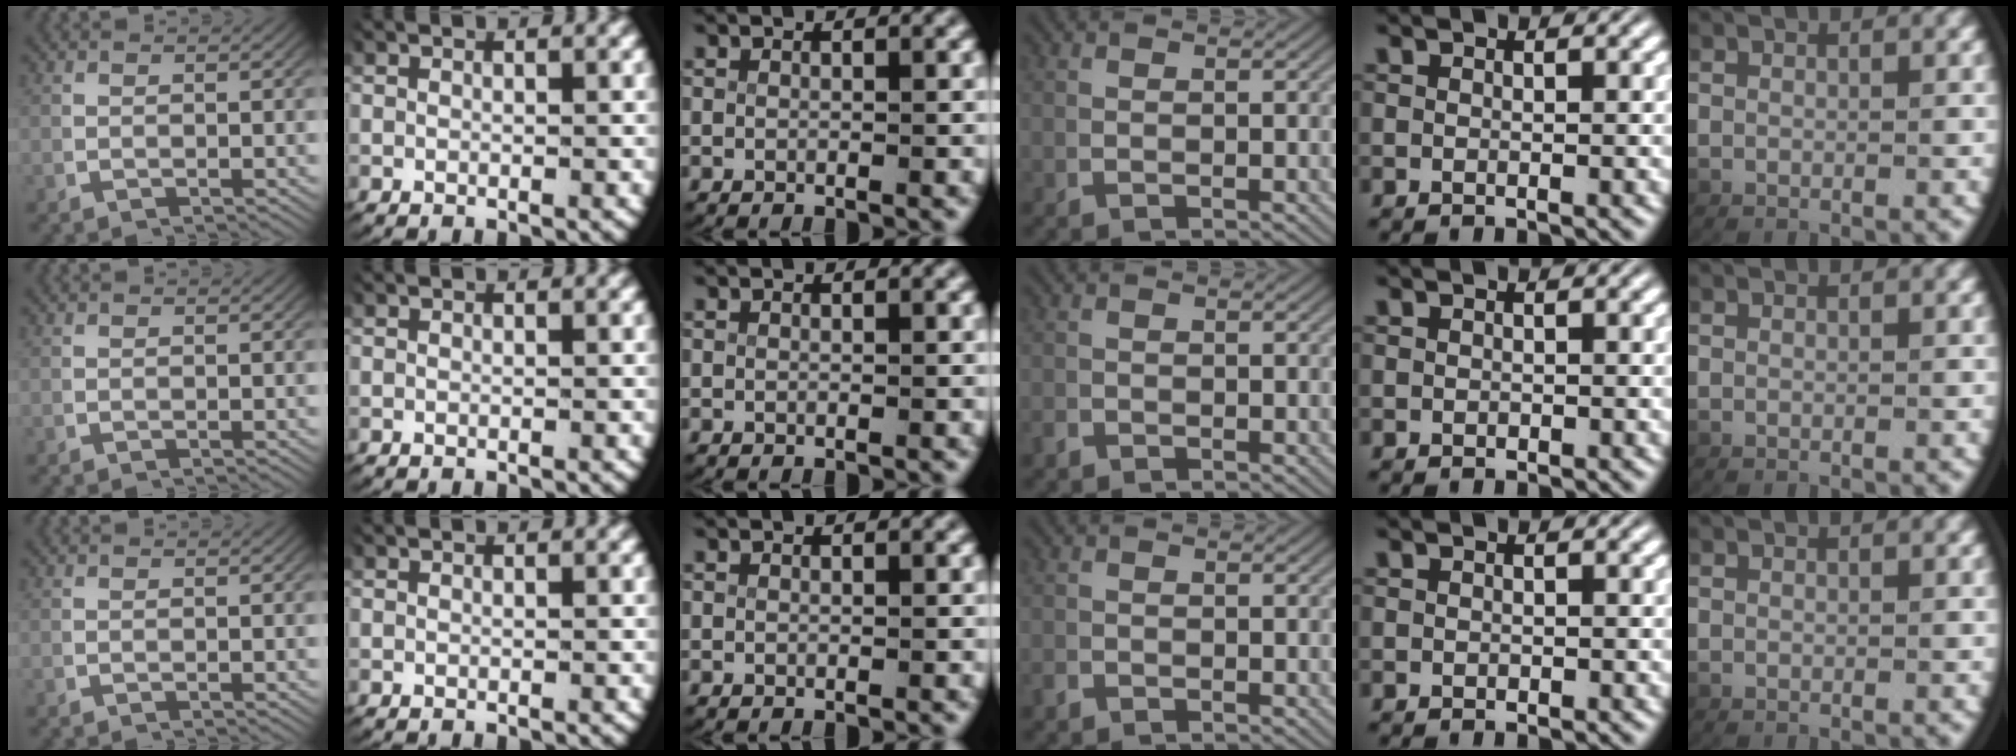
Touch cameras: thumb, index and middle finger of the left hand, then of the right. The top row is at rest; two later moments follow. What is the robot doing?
{"motion": "lift_and_place", "object": "paper"}